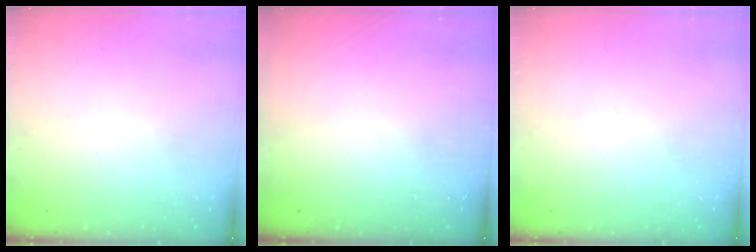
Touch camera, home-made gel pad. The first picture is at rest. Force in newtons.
{"total": 0.0}
{"total": 0.0}